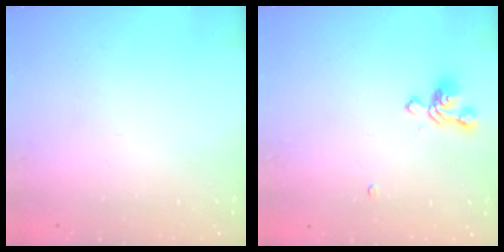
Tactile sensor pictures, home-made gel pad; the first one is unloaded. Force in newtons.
{"total": 1.2, "press": 0.6, "slide": 1.0}